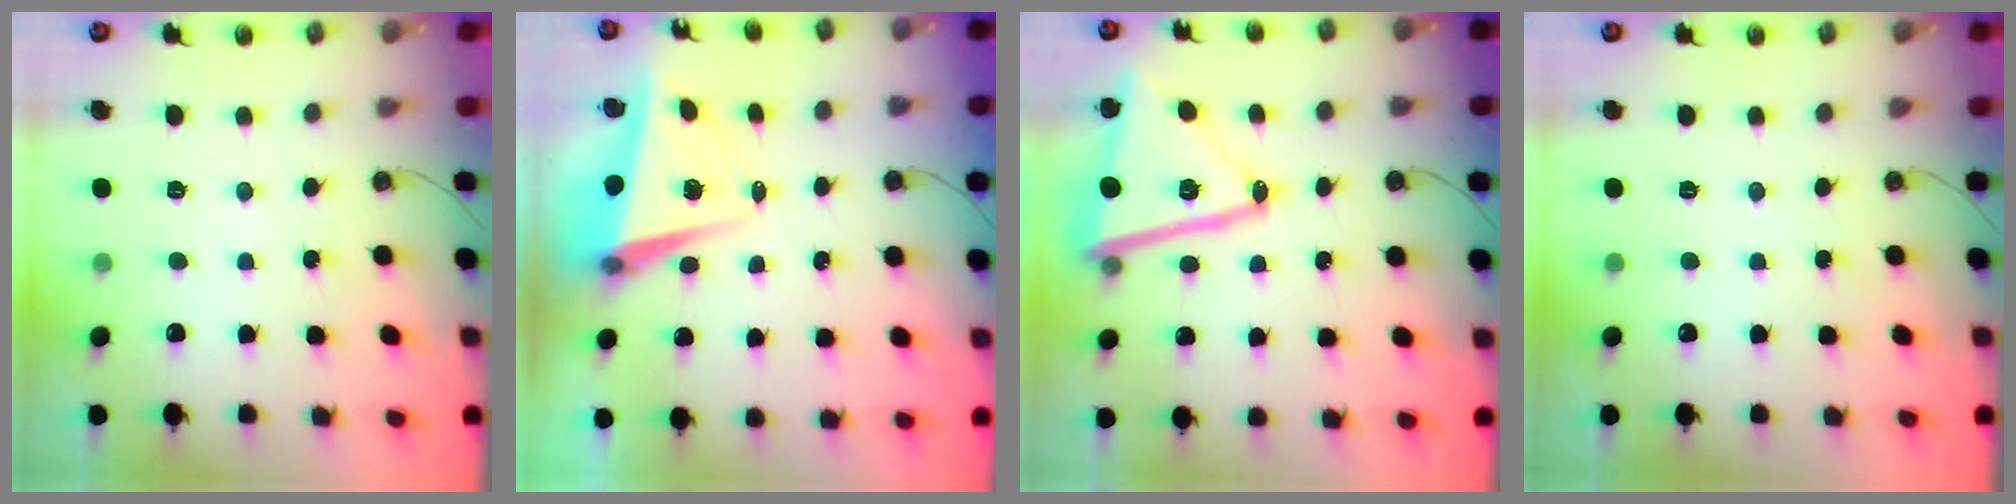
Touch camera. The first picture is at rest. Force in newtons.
{"total": 5.3, "press": 4.9, "slide": 2.1}
{"total": 17.6, "press": 17.5, "slide": 1.7}
{"total": 0.0}